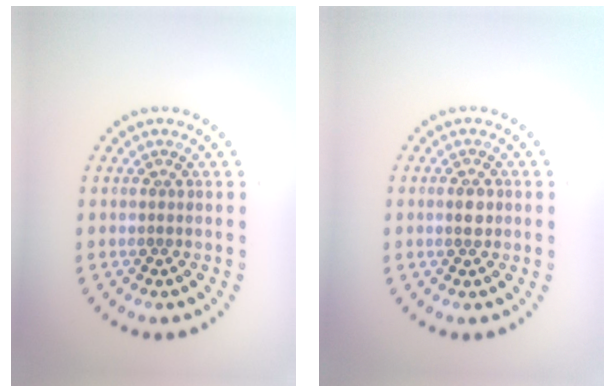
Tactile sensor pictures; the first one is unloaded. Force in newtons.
{"total": 1.3, "press": 1.2, "slide": 0.4}